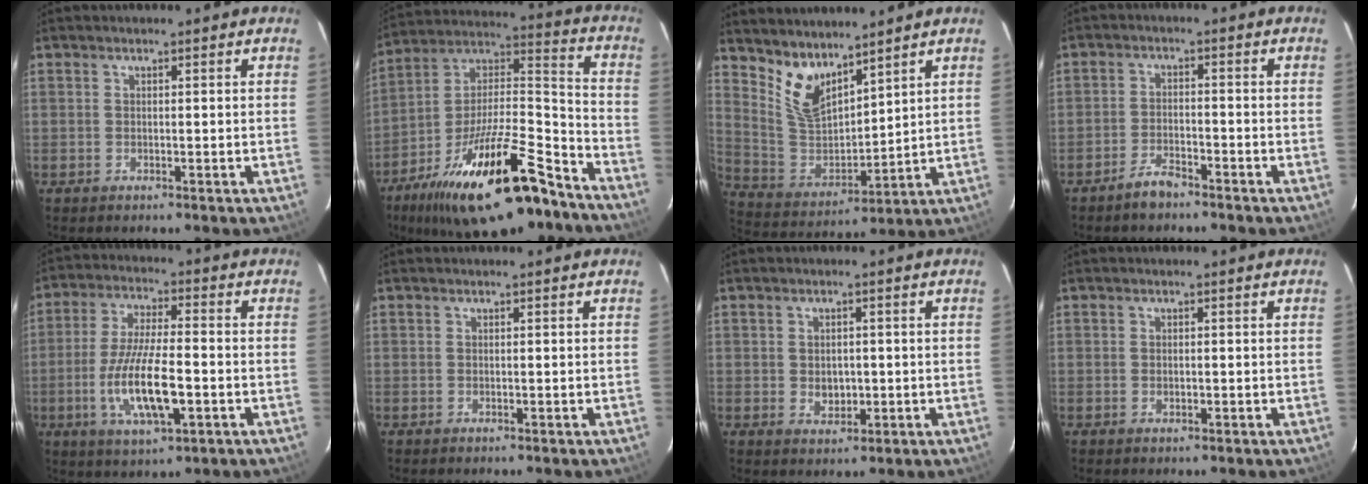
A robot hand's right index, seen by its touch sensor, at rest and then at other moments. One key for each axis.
{"total": 25.7, "fx": -17.4, "fy": 7.6, "fz": 17.4, "tx": -0.299, "ty": -0.005, "tz": -0.276}
{"total": 9.3, "fx": 7.1, "fy": 3.9, "fz": 4.6, "tx": -0.091, "ty": -0.006, "tz": 0.151}
{"total": 3.8, "fx": -3.3, "fy": 1.0, "fz": 1.7, "tx": -0.048, "ty": 0.006, "tz": -0.059}
{"total": 12.7, "fx": -3.7, "fy": 3.3, "fz": 11.7, "tx": -0.235, "ty": -0.009, "tz": -0.067}
{"total": 0.0}
{"total": 3.4, "fx": -0.3, "fy": 2.7, "fz": 2.0, "tx": -0.032, "ty": 0.002, "tz": -0.001}
{"total": 0.8, "fx": -0.2, "fy": 0.5, "fz": 0.6, "tx": -0.010, "ty": 0.003, "tz": -0.003}